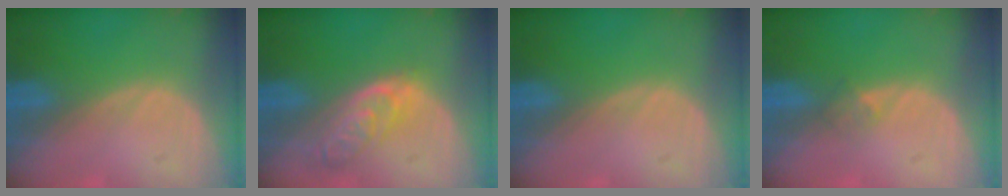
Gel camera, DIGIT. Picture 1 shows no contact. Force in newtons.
{"total": 6.3, "press": 5.7, "slide": 2.8}
{"total": 0.0}
{"total": 1.5, "press": 1.2, "slide": 1.0}